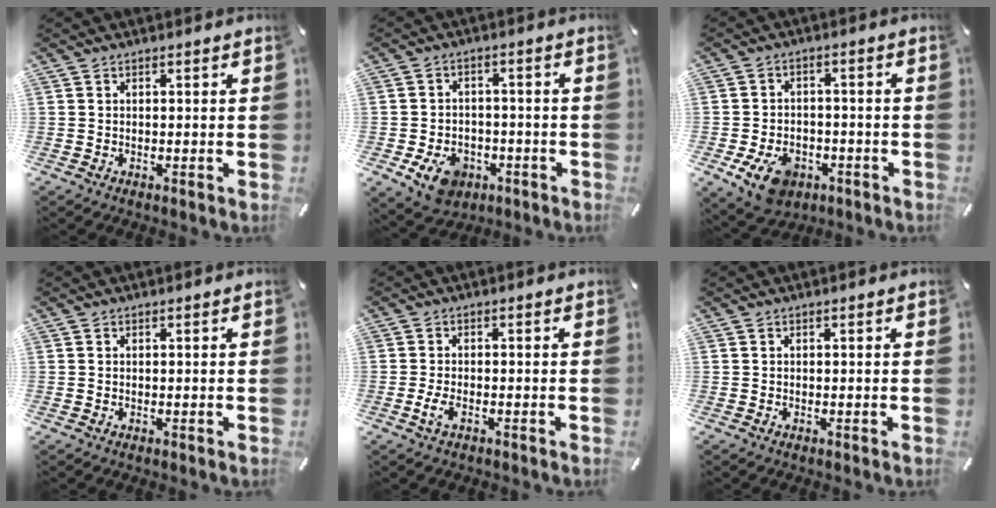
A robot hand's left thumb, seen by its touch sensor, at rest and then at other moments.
{"total": 8.5, "force": [-4.1, 6.2, 4.1], "torque": [-0.084, 0.019, -0.074]}
{"total": 9.1, "force": [-4.5, 6.2, 4.9], "torque": [-0.100, 0.017, -0.081]}
{"total": 0.0}
{"total": 3.0, "force": [-1.4, 1.1, 2.3], "torque": [-0.057, -0.003, -0.030]}
{"total": 0.0}